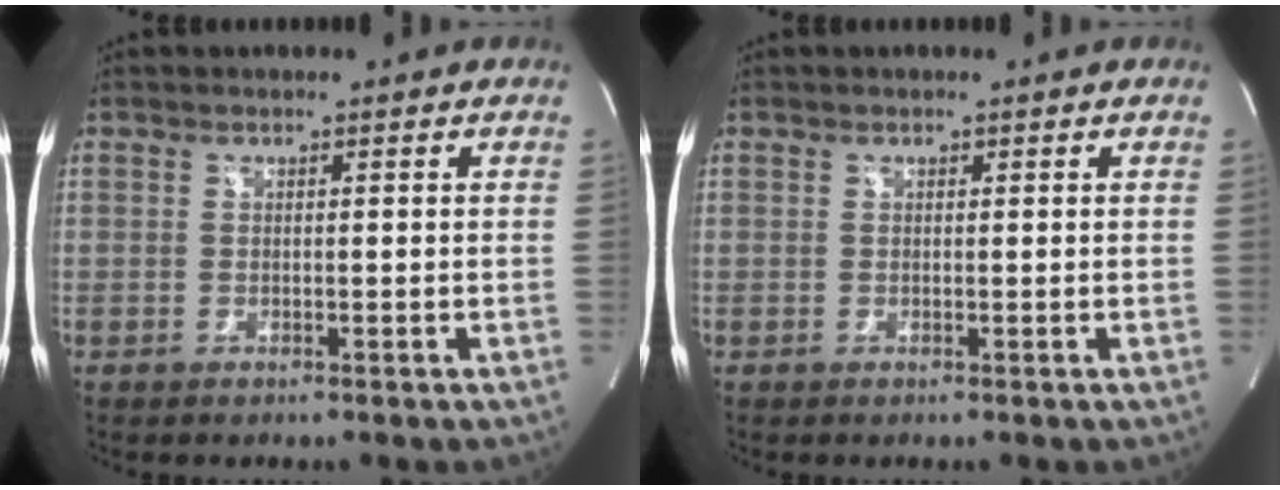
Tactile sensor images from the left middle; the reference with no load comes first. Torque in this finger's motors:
{"motor_torque": [-0.43, -0.06, -0.01, 0.00]}